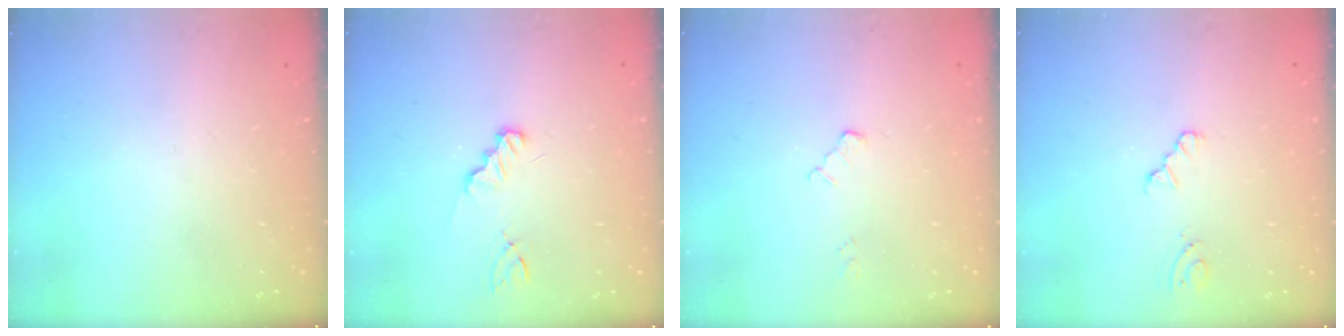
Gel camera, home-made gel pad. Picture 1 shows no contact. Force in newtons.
{"total": 1.2, "press": 1.2, "slide": 0.1}
{"total": 3.2, "press": 3.2, "slide": 0.4}
{"total": 1.7, "press": 1.7, "slide": 0.3}